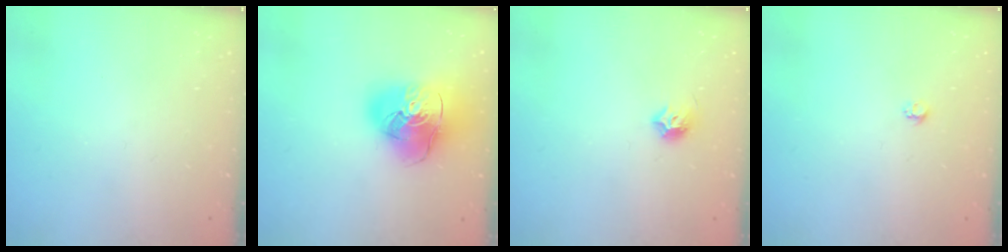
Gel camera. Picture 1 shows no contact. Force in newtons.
{"total": 19.7, "press": 19.5, "slide": 2.7}
{"total": 6.8, "press": 6.7, "slide": 0.8}
{"total": 3.2, "press": 3.2, "slide": 0.3}